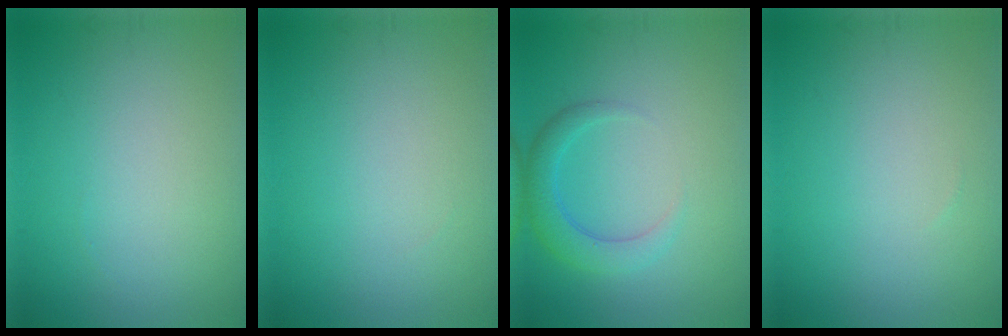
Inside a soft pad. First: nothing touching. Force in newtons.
{"total": 0.0}
{"total": 2.8, "press": 2.8, "slide": 0.2}
{"total": 0.0}